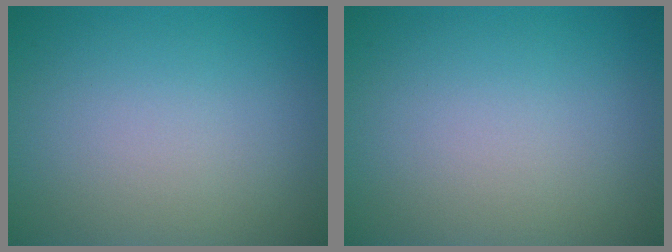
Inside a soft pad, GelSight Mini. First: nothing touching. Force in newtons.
{"total": 0.0}